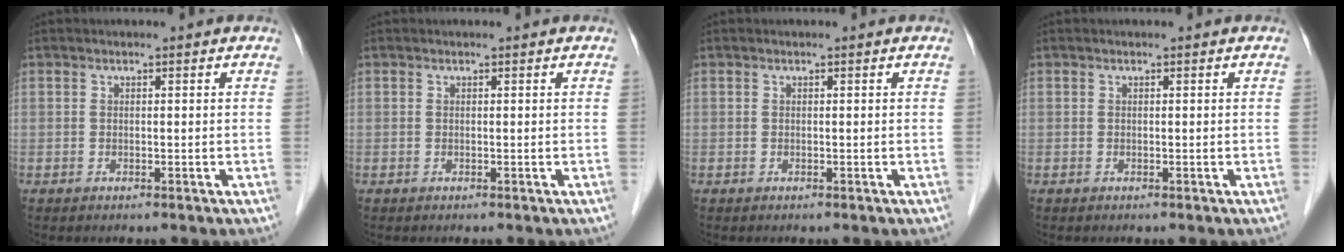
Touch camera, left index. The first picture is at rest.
{"total": 0.0}
{"total": 0.0}
{"total": 0.0}